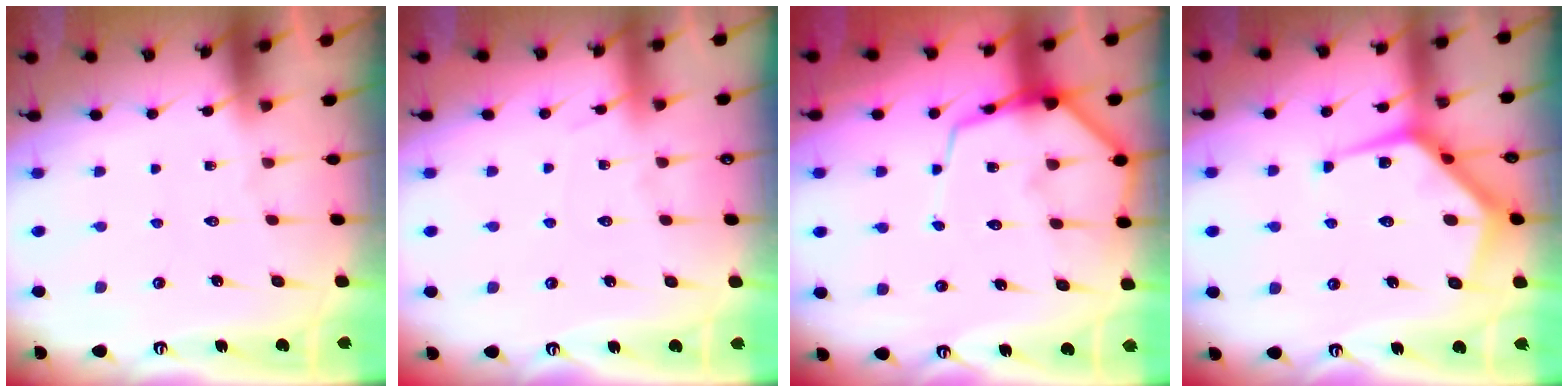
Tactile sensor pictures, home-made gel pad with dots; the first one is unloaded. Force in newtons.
{"total": 4.3, "press": 4.3, "slide": 0.5}
{"total": 11.1, "press": 11.1, "slide": 1.2}
{"total": 11.7, "press": 11.6, "slide": 0.8}